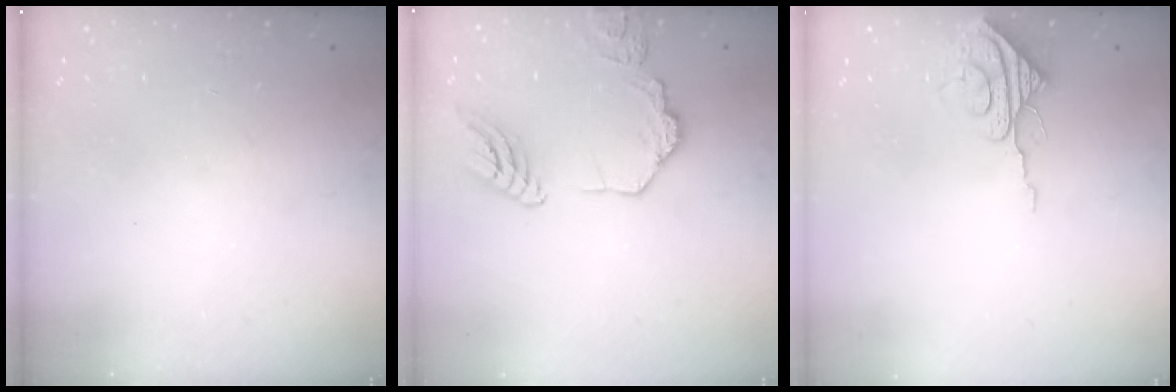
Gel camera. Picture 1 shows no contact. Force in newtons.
{"total": 13.9, "press": 13.8, "slide": 1.2}
{"total": 7.8, "press": 7.8, "slide": 0.7}